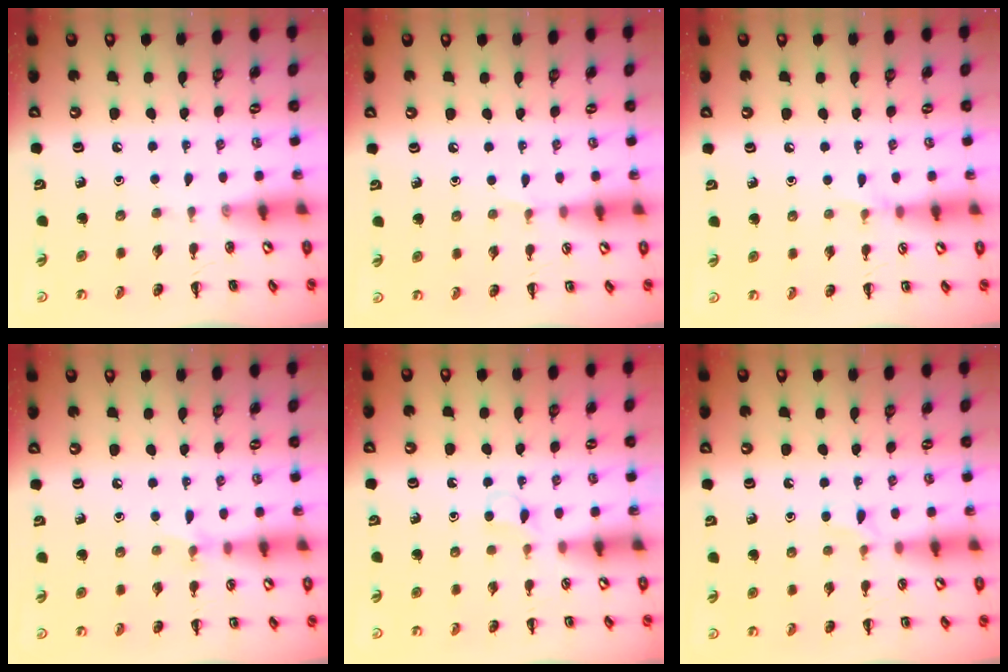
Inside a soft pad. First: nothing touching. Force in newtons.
{"total": 3.0, "press": 2.8, "slide": 1.1}
{"total": 3.9, "press": 3.6, "slide": 1.4}
{"total": 5.4, "press": 5.0, "slide": 1.8}
{"total": 3.3, "press": 3.2, "slide": 0.9}
{"total": 3.9, "press": 3.7, "slide": 1.2}